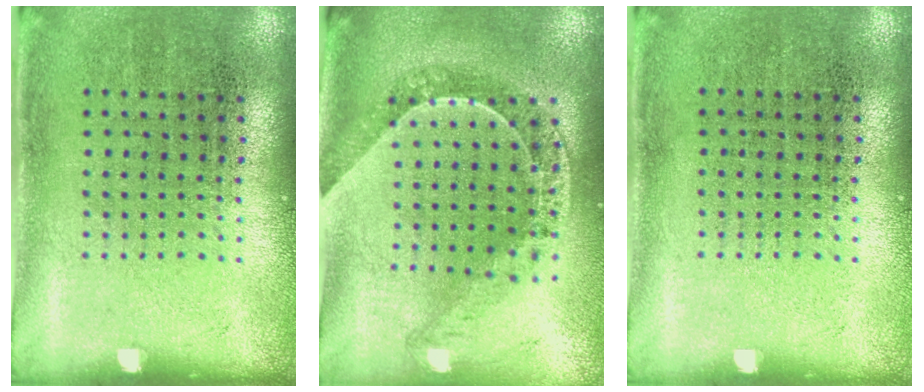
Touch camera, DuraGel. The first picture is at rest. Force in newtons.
{"total": 1.2, "press": 1.1, "slide": 0.3}
{"total": 0.0}